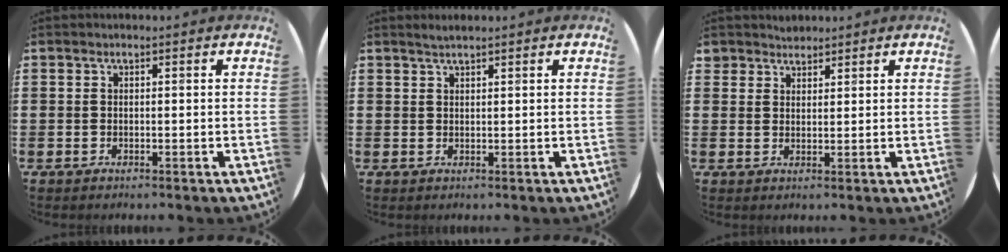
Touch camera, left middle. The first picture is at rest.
{"total": 1.2, "force": [1.1, 0.0, 0.5], "torque": [-0.010, 0.001, 0.020]}
{"total": 2.1, "force": [2.0, 0.7, -0.3], "torque": [0.002, 0.004, 0.040]}